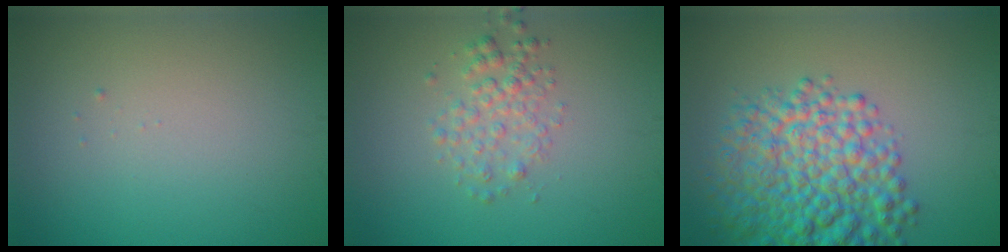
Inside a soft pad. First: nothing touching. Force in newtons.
{"total": 2.3, "press": 2.3, "slide": 0.1}
{"total": 9.1, "press": 9.1, "slide": 0.4}